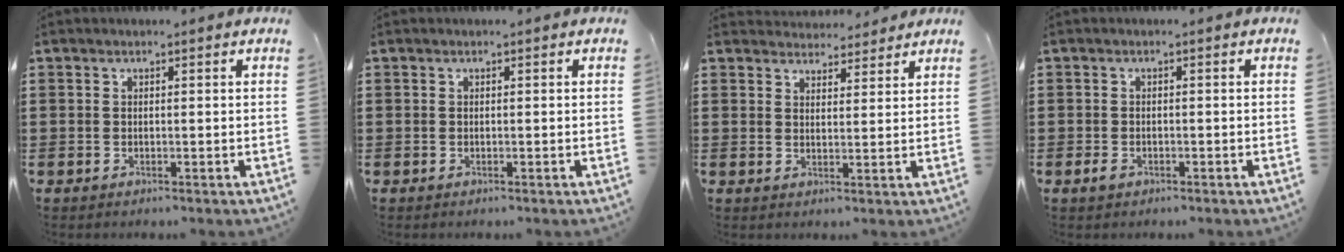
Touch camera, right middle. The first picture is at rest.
{"total": 0.0}
{"total": 3.4, "force": [3.3, 0.7, -0.4], "torque": [0.006, -0.011, 0.061]}
{"total": 1.3, "force": [-0.7, 0.7, 0.8], "torque": [-0.016, -0.003, -0.013]}